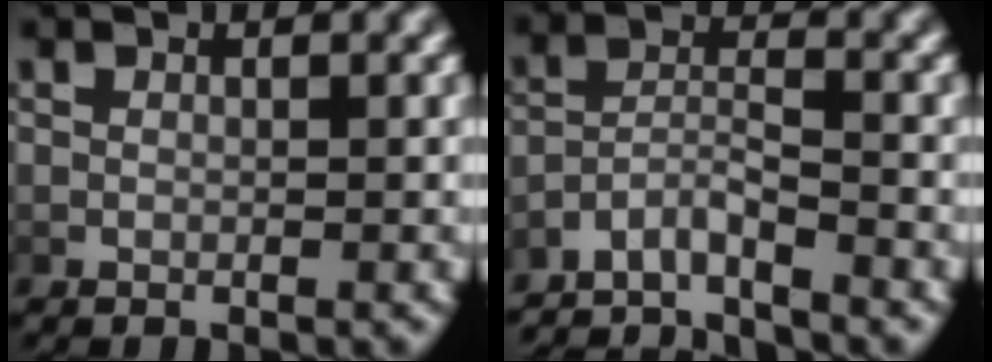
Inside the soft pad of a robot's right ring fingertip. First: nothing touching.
{"total": 6.7, "force": [-6.1, 2.4, 1.6], "torque": [-0.029, -0.021, -0.099]}